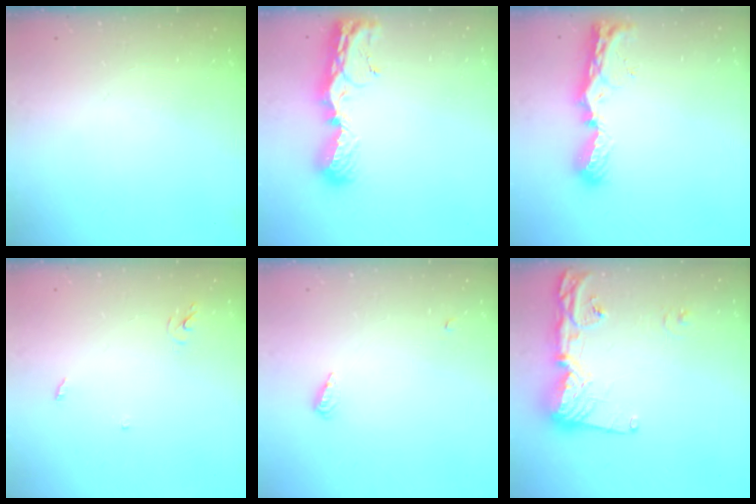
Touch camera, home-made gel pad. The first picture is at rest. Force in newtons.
{"total": 10.1, "press": 10.0, "slide": 0.8}
{"total": 8.6, "press": 8.5, "slide": 1.0}
{"total": 3.0, "press": 3.0, "slide": 0.2}
{"total": 5.5, "press": 5.4, "slide": 1.0}
{"total": 14.9, "press": 14.8, "slide": 1.2}